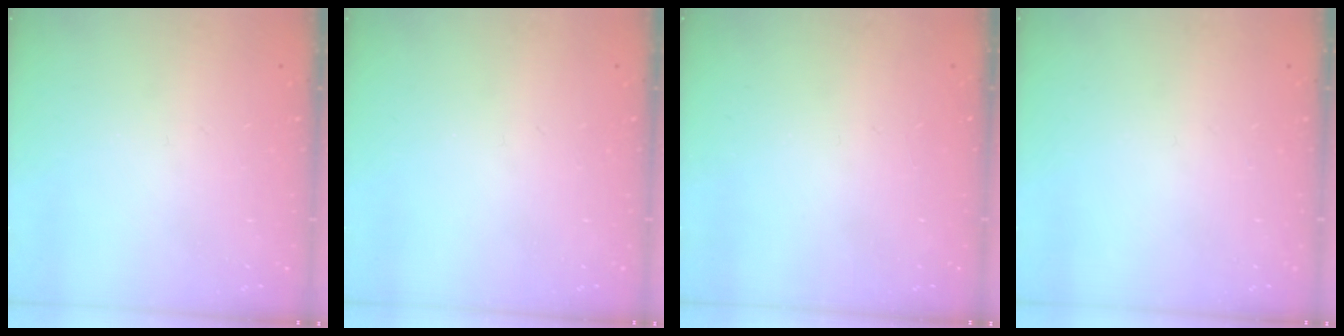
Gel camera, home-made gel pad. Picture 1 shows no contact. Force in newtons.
{"total": 0.0}
{"total": 0.0}
{"total": 0.0}